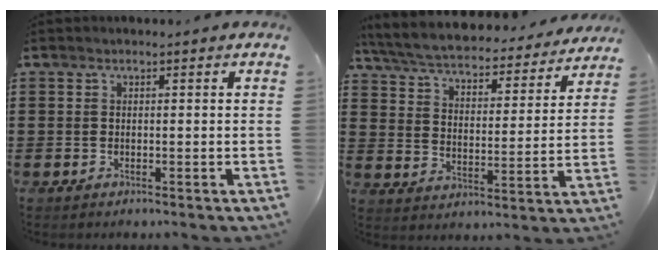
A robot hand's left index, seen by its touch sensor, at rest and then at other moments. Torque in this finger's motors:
{"motor_torque": [1.92, -0.22, 1.05, 0.21]}